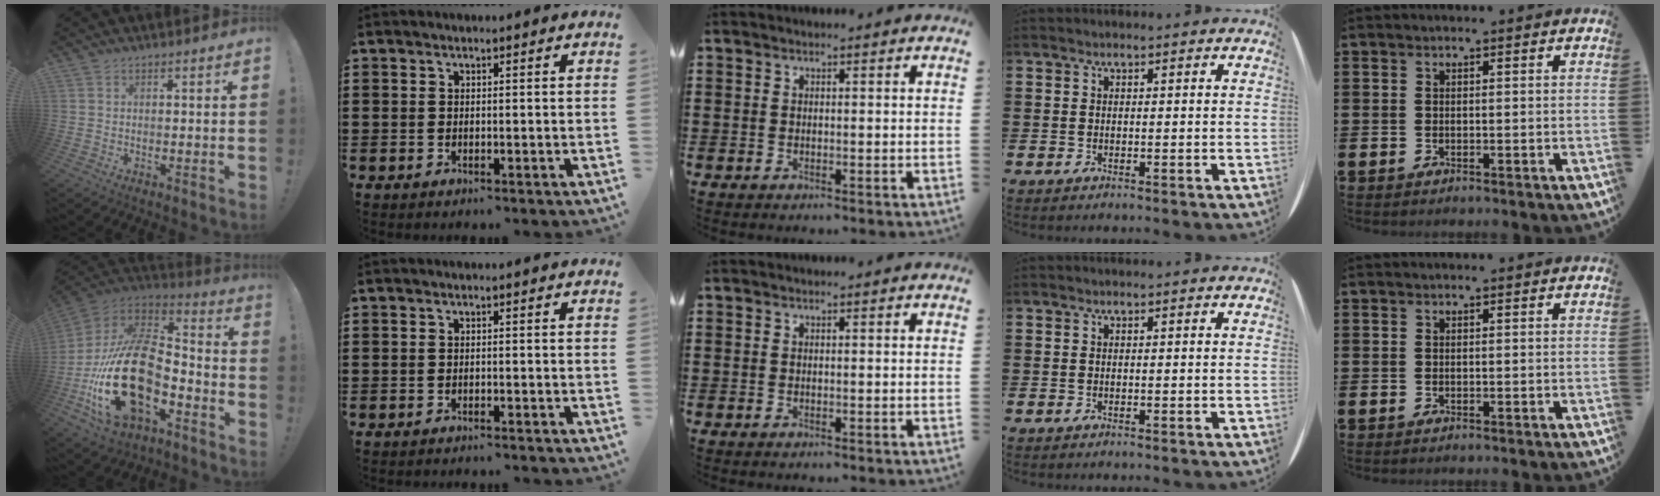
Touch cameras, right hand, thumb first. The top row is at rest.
{"thumb": {"total": 28.0, "force": [-7.0, 16.0, 21.9], "torque": [-0.434, 0.023, -0.104]}, "index": {"total": 0.9, "force": [-0.9, -0.1, 0.1], "torque": [-0.004, 0.000, -0.018]}}